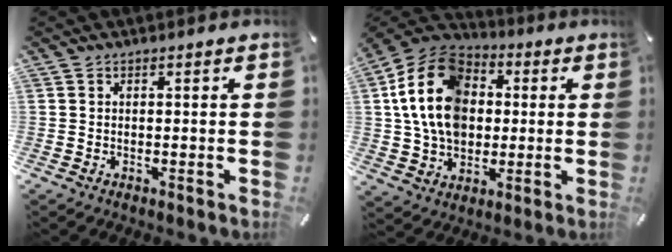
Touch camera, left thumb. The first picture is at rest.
{"total": 16.6, "force": [1.3, 13.4, 9.6], "torque": [-0.207, 0.009, 0.025]}